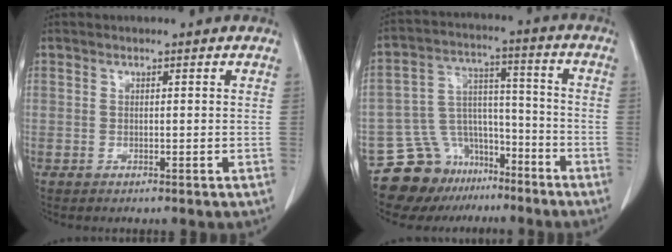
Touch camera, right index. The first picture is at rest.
{"total": 12.2, "force": [-9.6, 7.4, 2.0], "torque": [-0.032, 0.067, -0.157]}